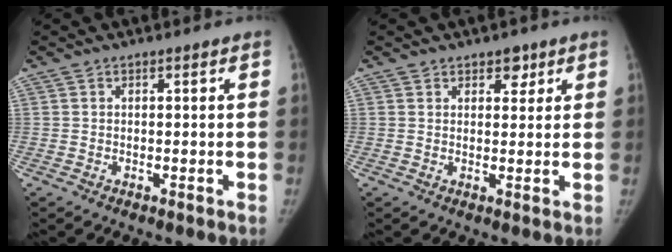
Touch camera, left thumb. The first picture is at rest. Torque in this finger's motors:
{"motor_torque": [0.96, 0.25, 0.32, -0.06, 0.08]}